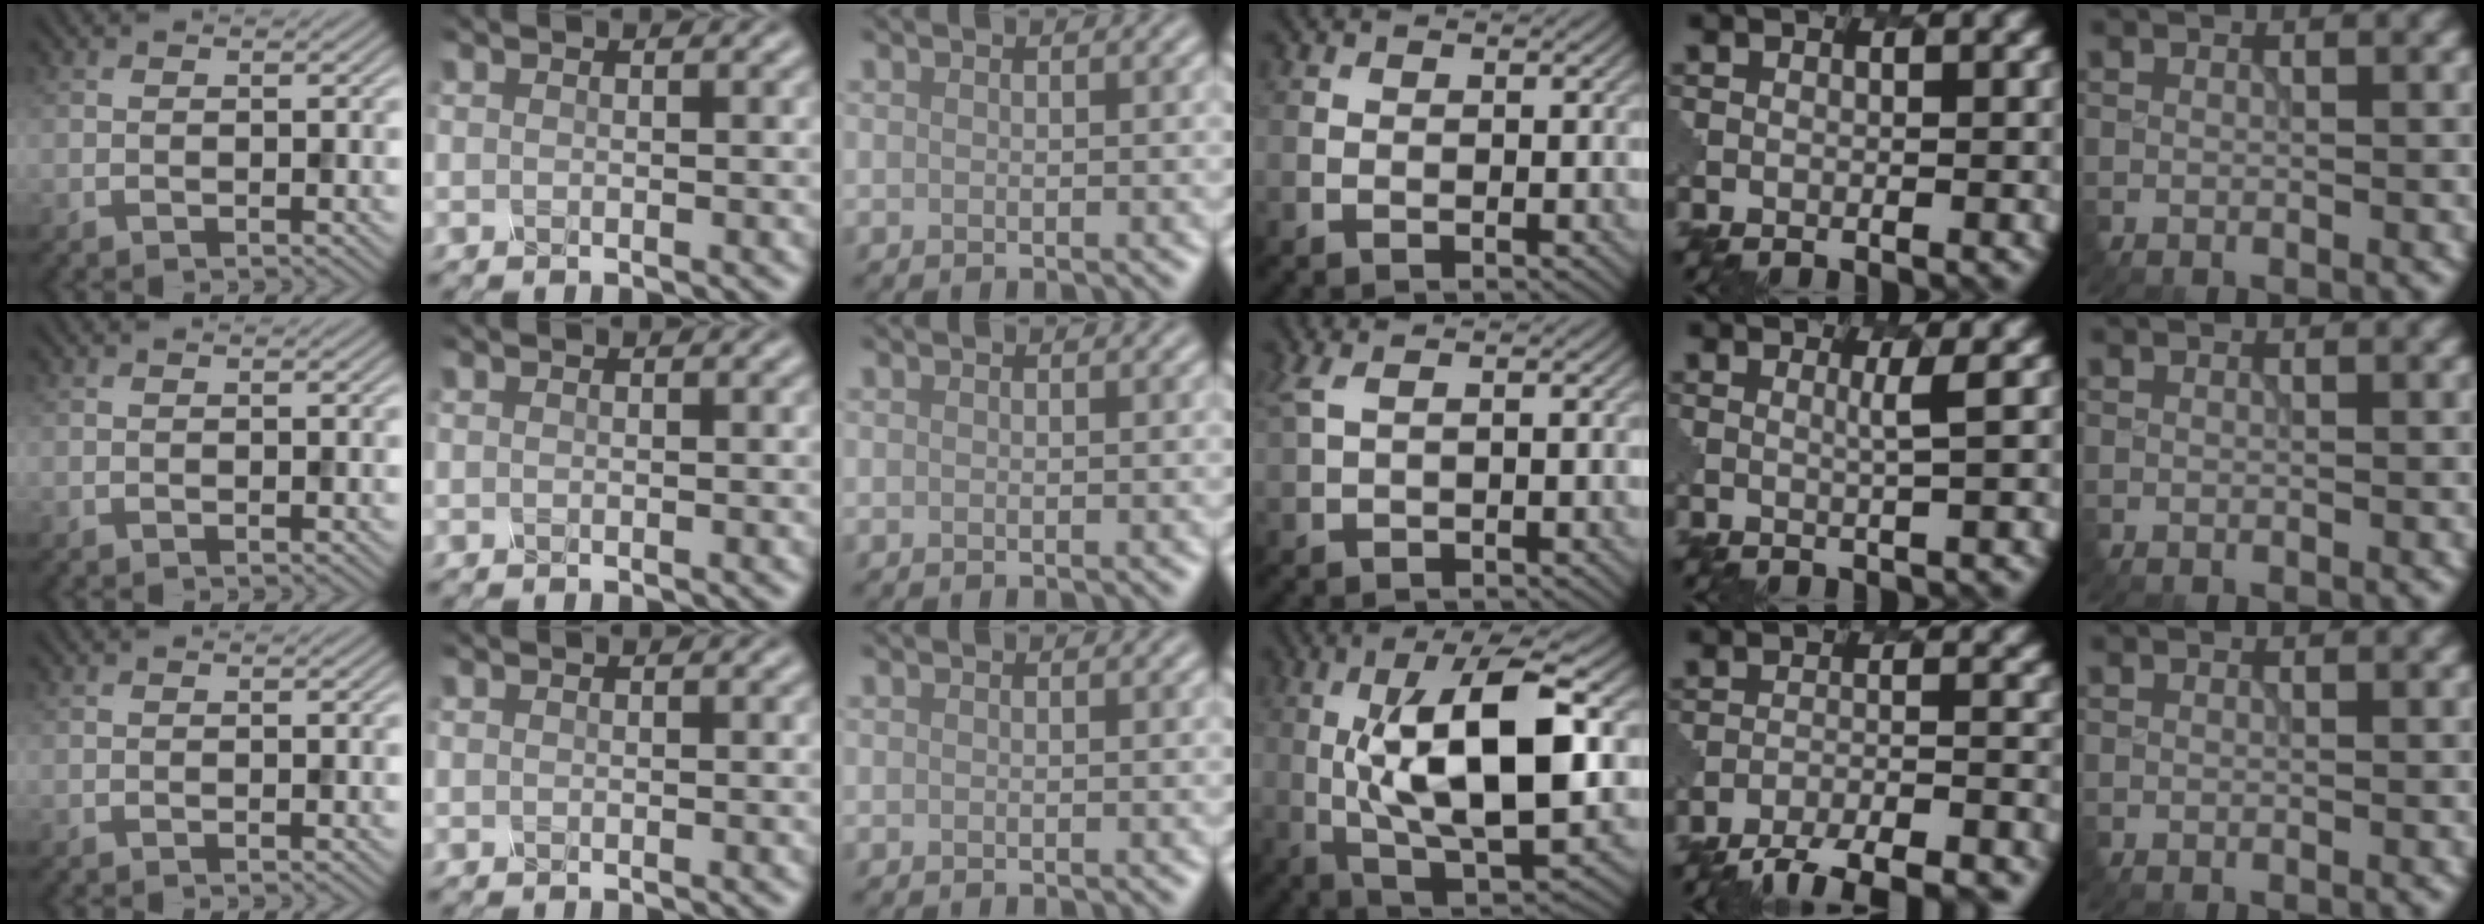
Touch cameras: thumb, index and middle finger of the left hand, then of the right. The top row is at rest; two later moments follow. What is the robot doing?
{"motion": "unscrew", "object": "spray bottle"}